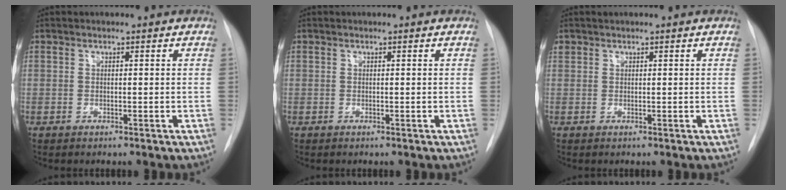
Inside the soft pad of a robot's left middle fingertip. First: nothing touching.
{"total": 0.0}
{"total": 0.6, "force": [0.6, 0.2, 0.0], "torque": [-0.002, 0.012, 0.013]}